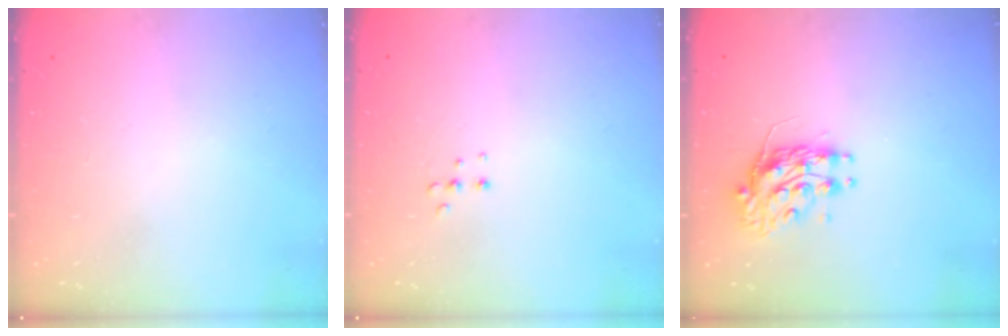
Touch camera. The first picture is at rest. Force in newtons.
{"total": 3.6, "press": 3.5, "slide": 0.9}
{"total": 9.6, "press": 9.6, "slide": 0.7}